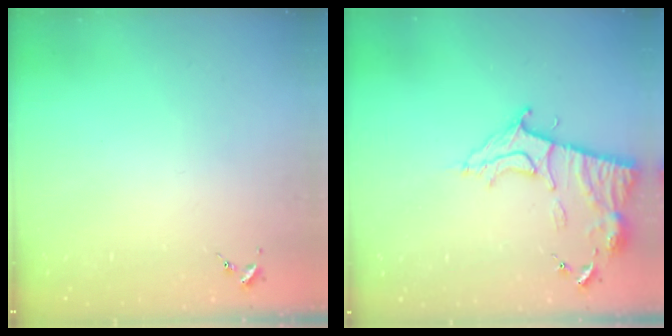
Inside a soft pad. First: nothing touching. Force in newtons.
{"total": 11.9, "press": 11.8, "slide": 1.0}